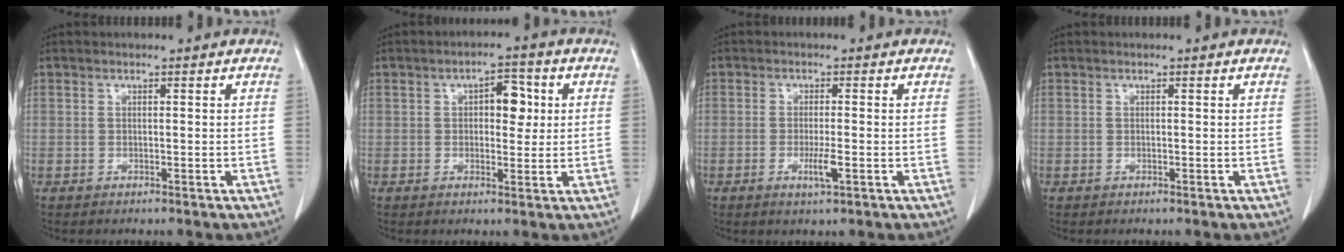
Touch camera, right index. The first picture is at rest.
{"total": 5.0, "force": [1.1, 2.5, 4.2], "torque": [-0.058, 0.013, 0.015]}
{"total": 2.9, "force": [-1.0, 0.2, 2.7], "torque": [-0.053, -0.005, -0.017]}
{"total": 0.0}